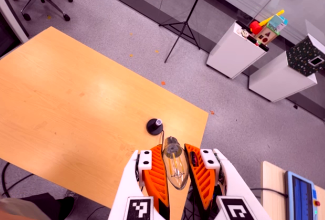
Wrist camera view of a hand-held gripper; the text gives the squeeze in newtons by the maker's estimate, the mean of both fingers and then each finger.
{"total": 20.1, "left": 22.0, "right": 18.2}